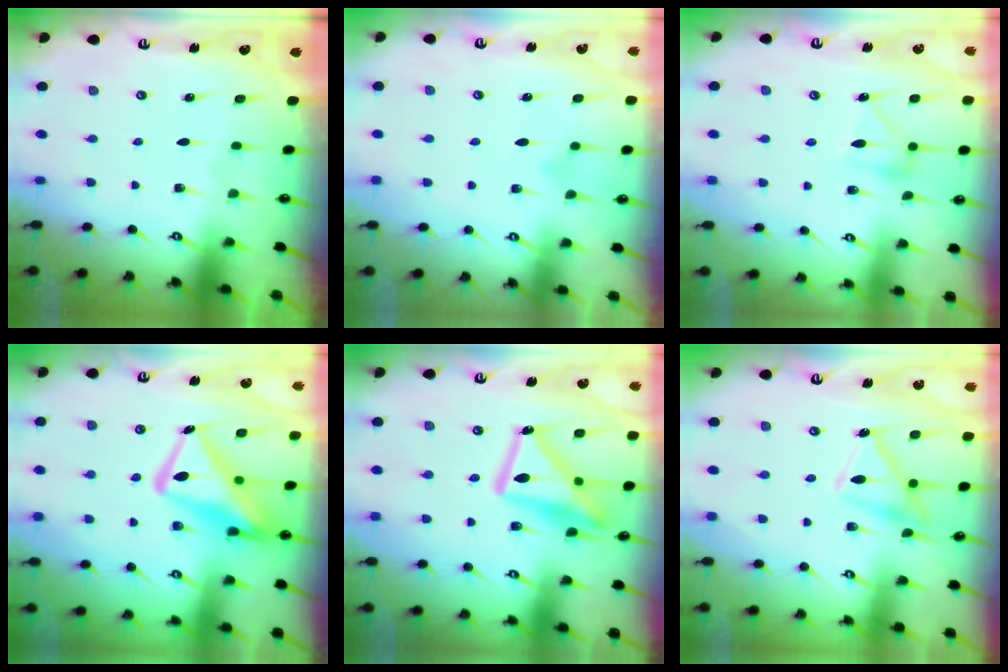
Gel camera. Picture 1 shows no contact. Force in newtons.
{"total": 7.7, "press": 7.7, "slide": 0.4}
{"total": 12.3, "press": 12.3, "slide": 0.6}
{"total": 17.1, "press": 17.1, "slide": 1.7}
{"total": 15.7, "press": 15.6, "slide": 1.2}
{"total": 13.1, "press": 13.1, "slide": 0.6}